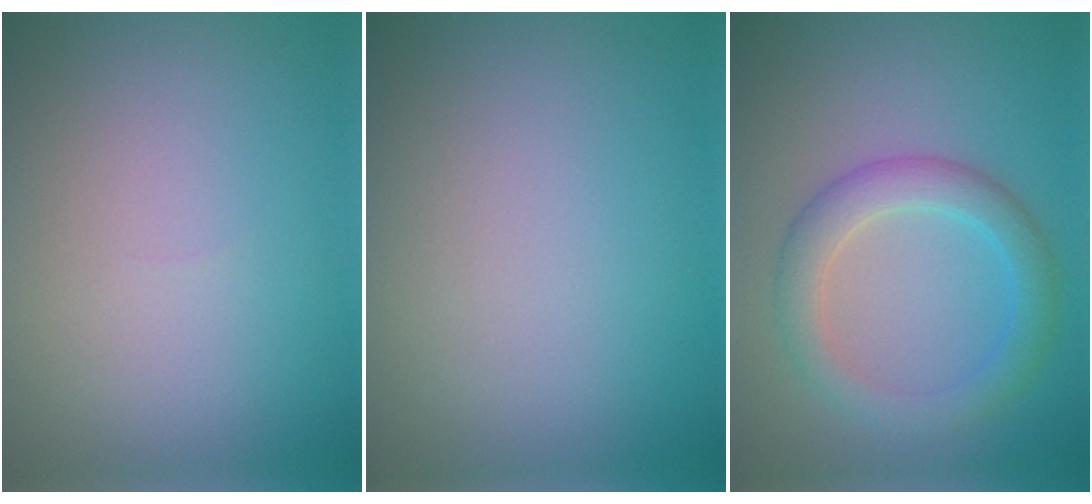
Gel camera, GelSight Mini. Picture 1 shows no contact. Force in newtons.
{"total": 0.0}
{"total": 3.9, "press": 3.9, "slide": 0.1}